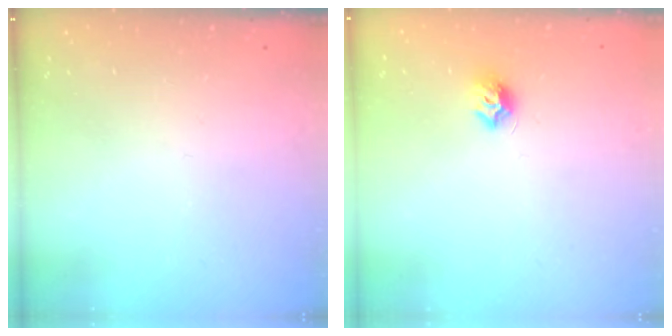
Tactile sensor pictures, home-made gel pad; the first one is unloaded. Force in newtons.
{"total": 8.2, "press": 8.2, "slide": 0.7}